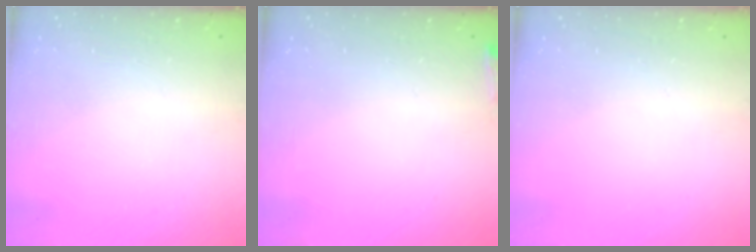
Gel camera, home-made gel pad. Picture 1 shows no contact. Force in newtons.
{"total": 4.7, "press": 4.6, "slide": 0.8}
{"total": 0.0}